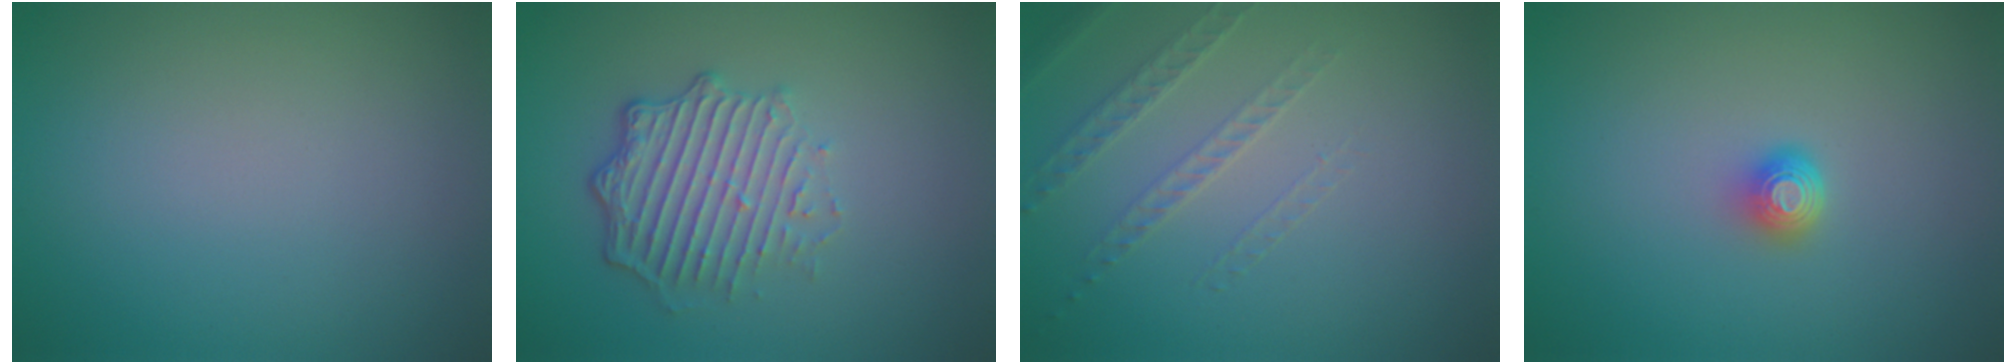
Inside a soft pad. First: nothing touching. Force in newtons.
{"total": 5.0, "press": 3.6, "slide": 3.5}
{"total": 1.4, "press": 1.0, "slide": 0.9}
{"total": 1.6, "press": 1.3, "slide": 1.1}